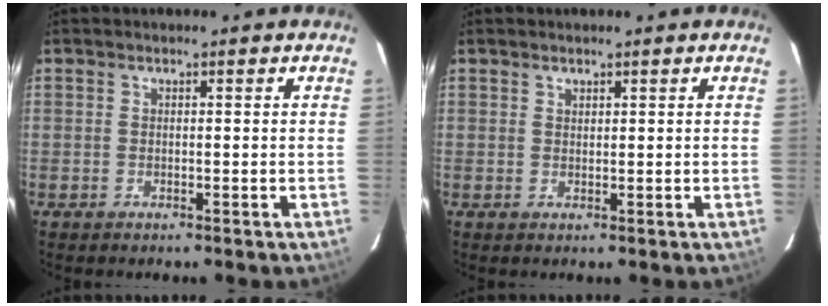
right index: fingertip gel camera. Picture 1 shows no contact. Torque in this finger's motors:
{"motor_torque": [-0.12, 0.01, -0.04, -0.01]}